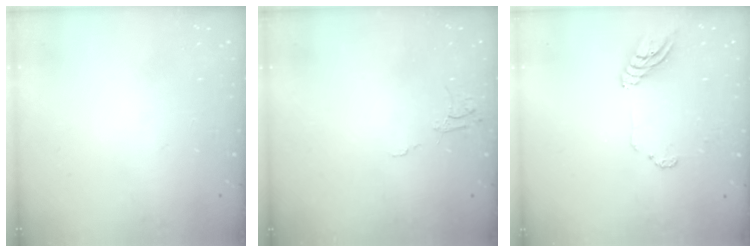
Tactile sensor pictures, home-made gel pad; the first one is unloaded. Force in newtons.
{"total": 4.6, "press": 4.6, "slide": 0.4}
{"total": 9.4, "press": 9.3, "slide": 0.9}